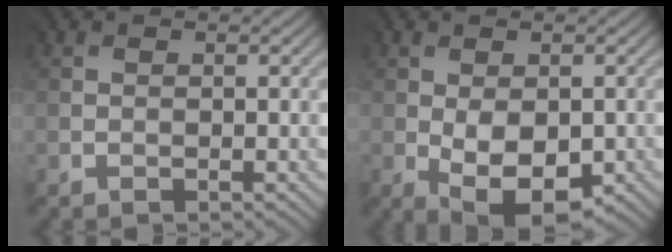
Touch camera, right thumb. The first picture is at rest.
{"total": 7.7, "force": [-2.1, 4.4, 6.0], "torque": [-0.107, -0.024, -0.027]}